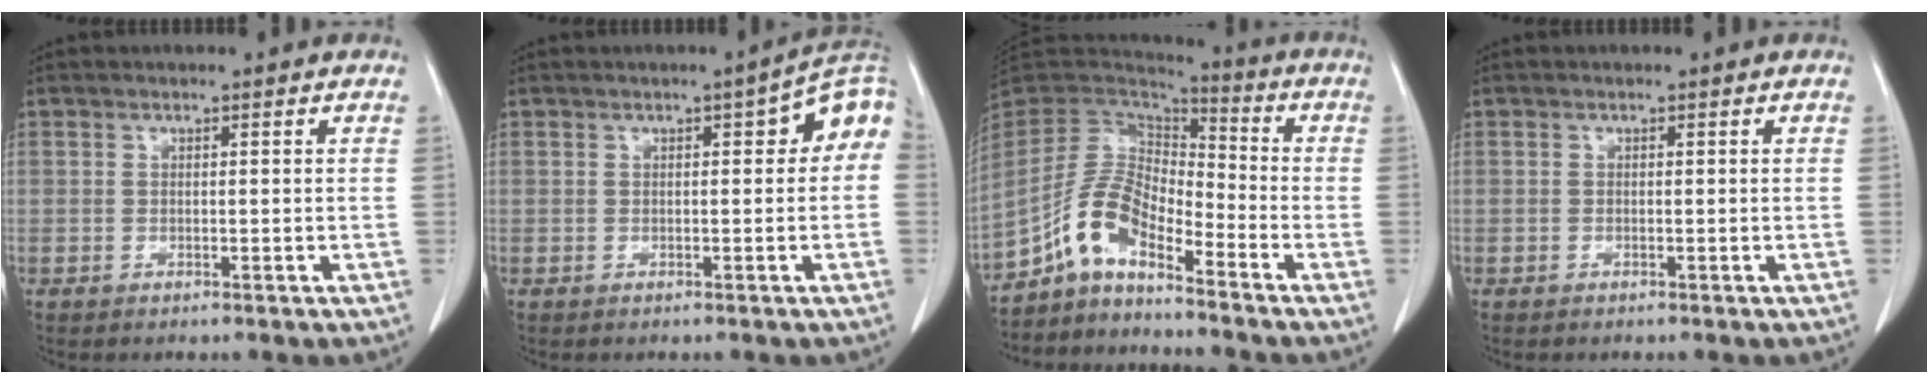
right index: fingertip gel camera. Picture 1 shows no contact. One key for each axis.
{"total": 6.0, "fx": 0.9, "fy": 1.7, "fz": 5.6, "tx": -0.063, "ty": 0.024, "tz": 0.004}
{"total": 8.9, "fx": -6.0, "fy": 3.5, "fz": 5.4, "tx": -0.120, "ty": 0.026, "tz": -0.122}
{"total": 0.0}